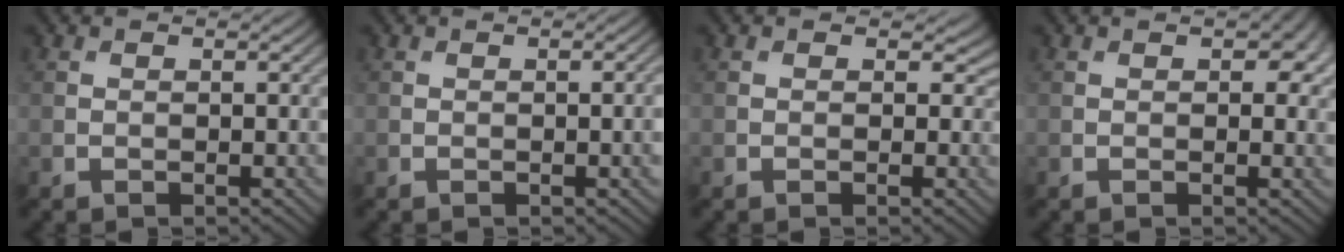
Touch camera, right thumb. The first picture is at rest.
{"total": 1.9, "force": [-0.1, 0.3, 1.9], "torque": [-0.024, 0.001, -0.002]}
{"total": 1.5, "force": [0.3, 1.3, 0.7], "torque": [-0.016, -0.008, -0.002]}
{"total": 2.6, "force": [0.9, 1.5, 2.0], "torque": [-0.024, -0.003, 0.011]}